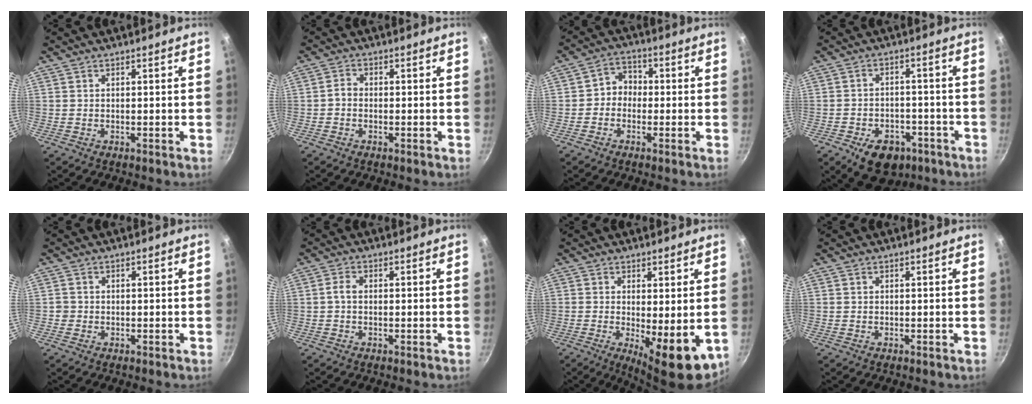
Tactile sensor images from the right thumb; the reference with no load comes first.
{"total": 1.7, "force": [-0.6, 1.3, 0.9], "torque": [-0.018, 0.013, -0.018]}
{"total": 4.5, "force": [-0.8, 3.9, 2.1], "torque": [-0.007, 0.019, -0.028]}
{"total": 10.6, "force": [-5.5, 7.0, 5.6], "torque": [-0.049, 0.031, -0.068]}
{"total": 1.2, "force": [-0.3, 1.1, 0.2], "torque": [0.001, 0.003, -0.006]}
{"total": 1.9, "force": [-0.1, 0.7, 1.8], "torque": [-0.050, 0.008, -0.008]}
{"total": 9.5, "force": [-1.2, 3.0, 9.0], "torque": [-0.115, -0.011, -0.004]}
{"total": 0.0}